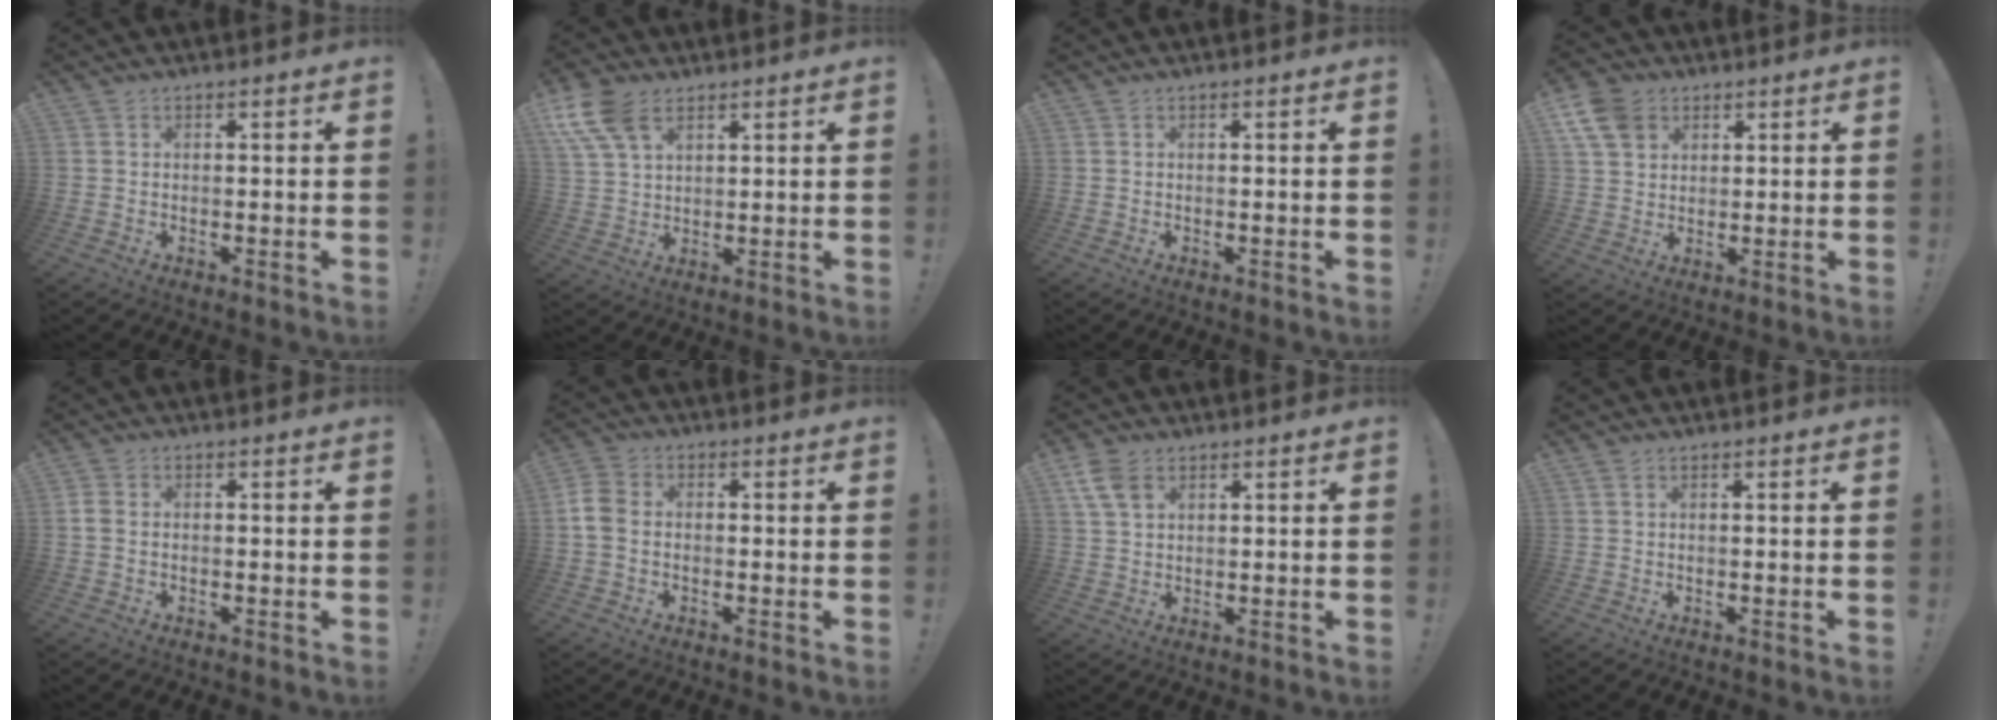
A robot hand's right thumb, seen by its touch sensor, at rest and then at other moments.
{"total": 11.0, "force": [5.6, 6.5, 6.9], "torque": [-0.141, -0.012, 0.110]}
{"total": 0.0}
{"total": 9.4, "force": [4.5, 7.1, 4.2], "torque": [-0.088, -0.013, 0.092]}
{"total": 1.9, "force": [-0.1, 1.4, 1.3], "torque": [-0.033, 0.009, 0.001]}
{"total": 6.1, "force": [-0.5, 4.4, 4.1], "torque": [-0.106, 0.009, -0.006]}
{"total": 6.1, "force": [2.8, 3.7, 4.0], "torque": [-0.078, 0.000, 0.060]}
{"total": 0.0}